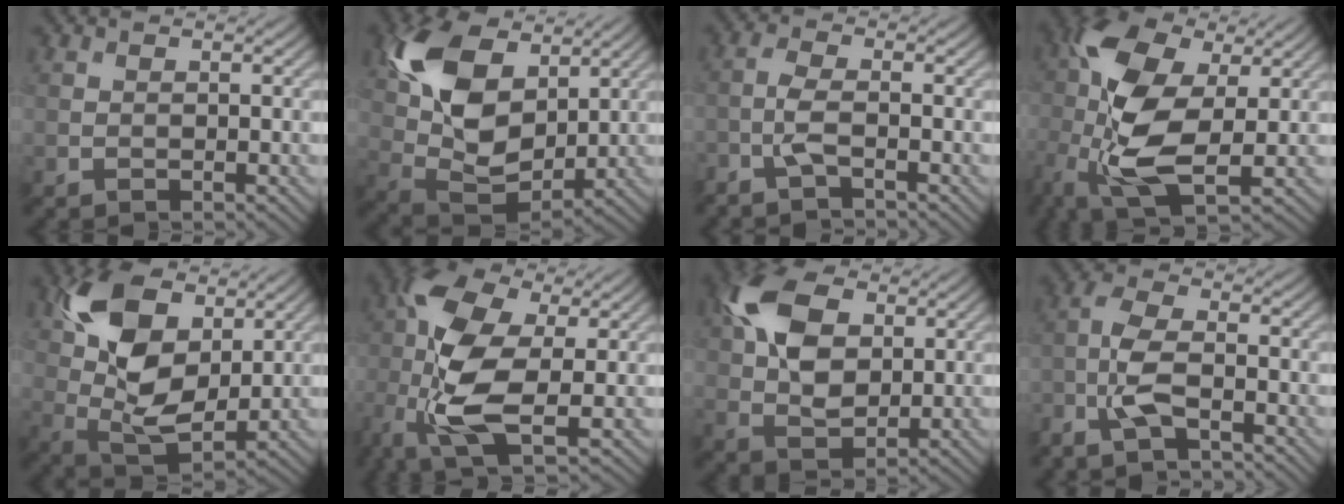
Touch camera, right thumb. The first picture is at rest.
{"total": 14.0, "force": [5.4, 8.2, 10.0], "torque": [-0.229, 0.013, 0.103]}
{"total": 3.0, "force": [-1.8, 0.8, 2.2], "torque": [-0.059, 0.002, -0.046]}
{"total": 14.3, "force": [-0.6, 7.9, 11.9], "torque": [-0.290, -0.001, -0.023]}
{"total": 12.8, "force": [4.6, 7.2, 9.5], "torque": [-0.211, 0.008, 0.089]}
{"total": 13.2, "force": [-1.7, 6.7, 11.3], "torque": [-0.269, 0.002, -0.044]}
{"total": 10.1, "force": [2.9, 6.2, 7.5], "torque": [-0.183, 0.015, 0.050]}
{"total": 5.1, "force": [-2.7, 1.8, 4.0], "torque": [-0.095, 0.004, -0.068]}